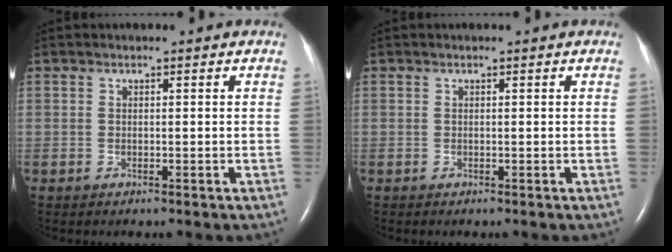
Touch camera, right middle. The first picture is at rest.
{"total": 0.0}